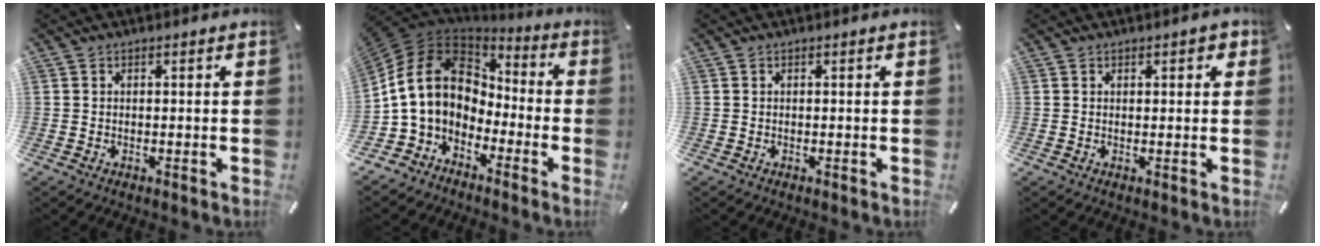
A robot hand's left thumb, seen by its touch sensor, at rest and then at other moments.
{"total": 14.1, "force": [0.2, 11.4, 8.3], "torque": [-0.202, 0.011, -0.004]}
{"total": 0.0}
{"total": 1.4, "force": [0.8, 0.8, 0.8], "torque": [-0.009, 0.002, 0.011]}